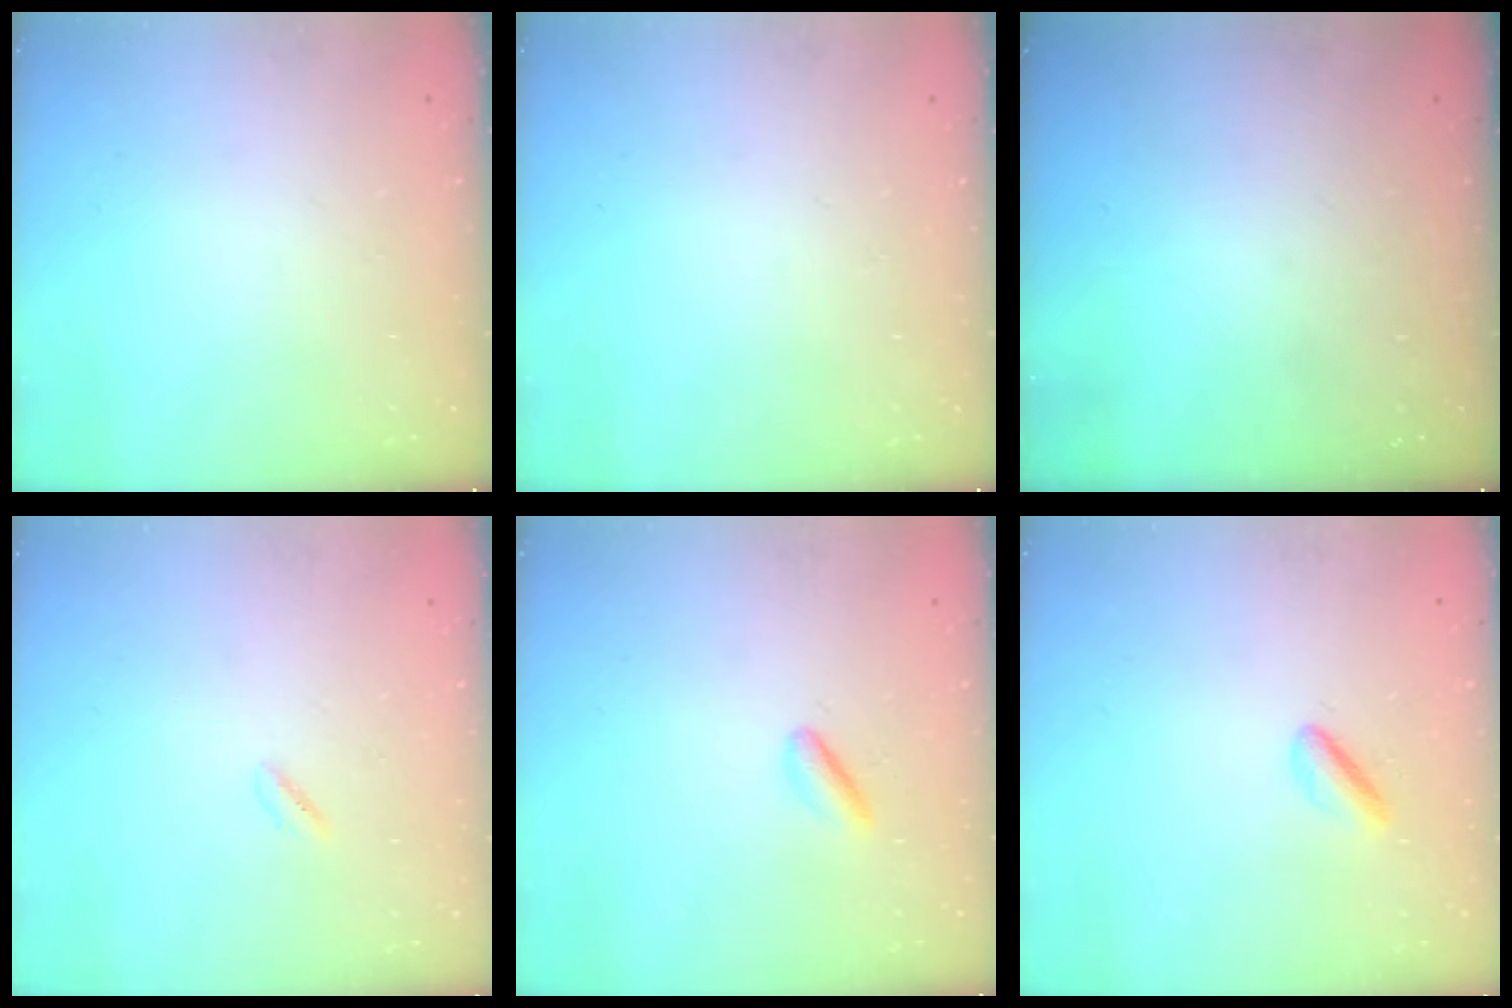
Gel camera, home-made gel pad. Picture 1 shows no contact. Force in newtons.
{"total": 0.0}
{"total": 0.0}
{"total": 0.7, "press": 0.2, "slide": 0.7}
{"total": 3.8, "press": 3.6, "slide": 1.1}
{"total": 2.5, "press": 2.5, "slide": 0.3}